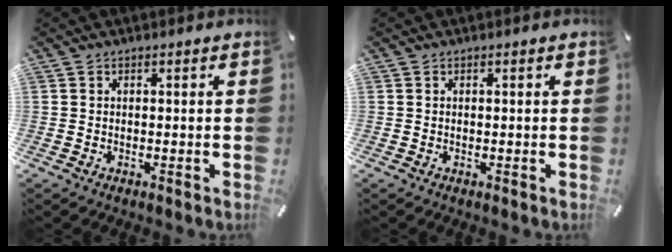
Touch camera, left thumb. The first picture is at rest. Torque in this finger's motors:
{"motor_torque": [-0.11, -0.04, -0.02, 0.01, 0.00]}